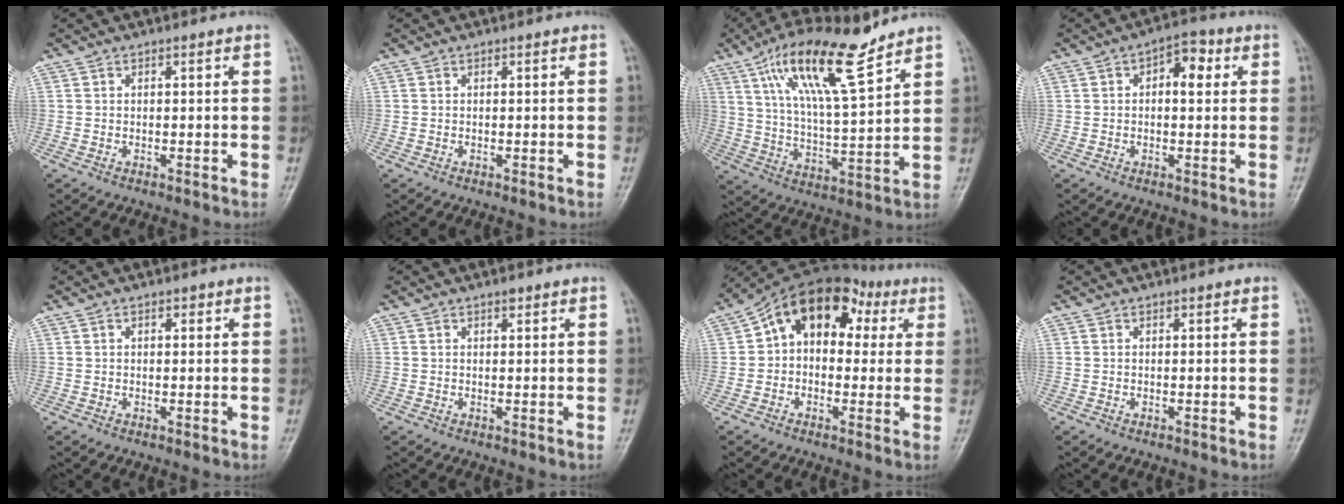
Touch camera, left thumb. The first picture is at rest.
{"total": 0.0}
{"total": 16.2, "force": [10.4, 3.6, 11.8], "torque": [-0.203, -0.043, 0.195]}
{"total": 5.9, "force": [1.5, 3.3, 4.7], "torque": [-0.047, 0.009, 0.012]}
{"total": 0.9, "force": [0.4, 0.6, 0.6], "torque": [-0.002, 0.001, 0.003]}
{"total": 0.7, "force": [0.5, 0.3, 0.3], "torque": [-0.001, -0.002, 0.006]}
{"total": 12.8, "force": [3.1, 8.9, 8.7], "torque": [-0.092, 0.039, 0.036]}
{"total": 0.0}